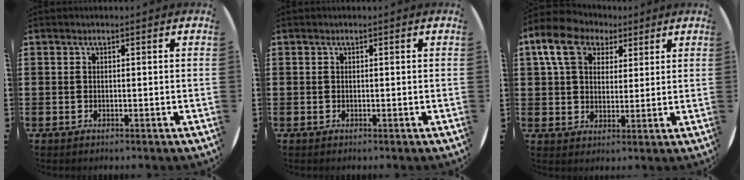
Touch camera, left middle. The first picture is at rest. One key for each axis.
{"total": 0.0}
{"total": 7.9, "fx": 4.9, "fy": 5.3, "fz": 3.2, "tx": -0.081, "ty": 0.010, "tz": 0.089}